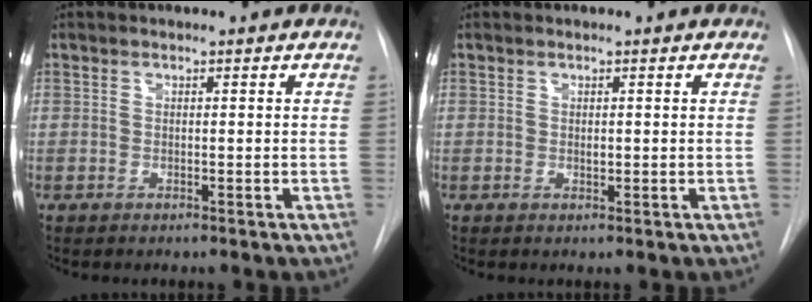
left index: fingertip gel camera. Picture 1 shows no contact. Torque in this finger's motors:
{"motor_torque": [0.37, -0.29, 0.00, 0.00]}